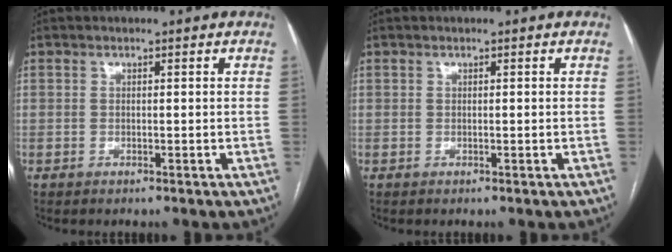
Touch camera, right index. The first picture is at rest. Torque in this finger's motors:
{"motor_torque": [0.00, 0.00, 0.00, 0.00]}